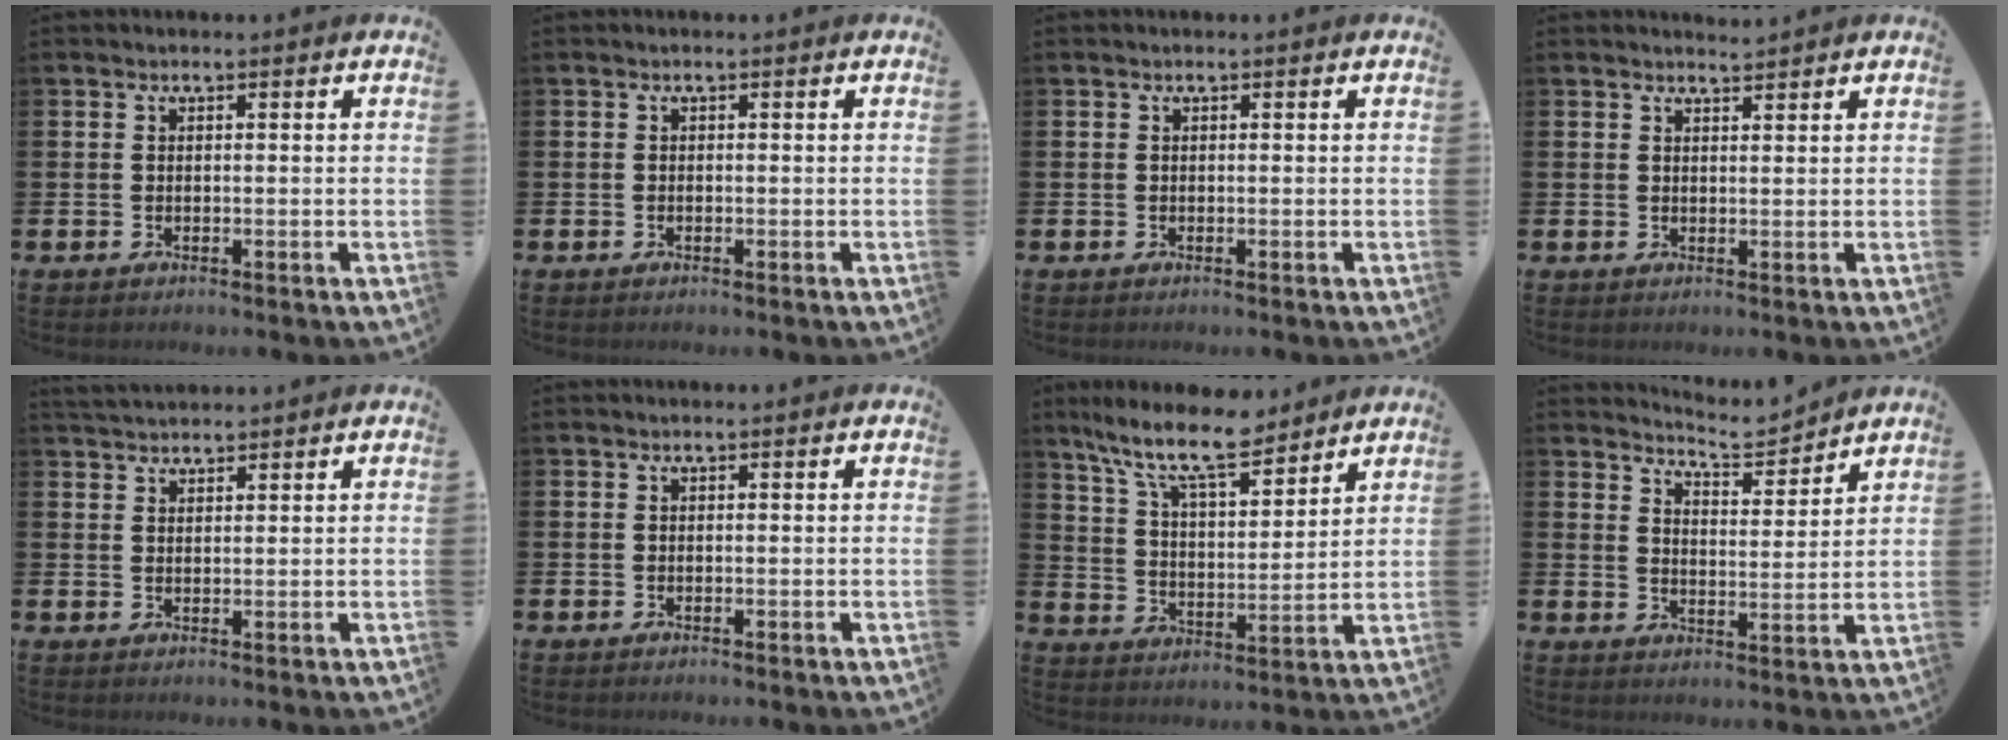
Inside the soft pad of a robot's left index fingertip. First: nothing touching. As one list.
[{"total": 0.0}, {"total": 0.0}, {"total": 2.1, "force": [2.1, 0.1, -0.1], "torque": [0.009, -0.014, 0.036]}, {"total": 2.5, "force": [2.5, 0.5, 0.2], "torque": [-0.007, -0.007, 0.046]}, {"total": 0.0}, {"total": 11.2, "force": [9.5, 2.5, 5.5], "torque": [-0.124, -0.045, 0.167]}, {"total": 5.7, "force": [5.7, 0.4, 0.5], "torque": [-0.022, -0.037, 0.101]}]